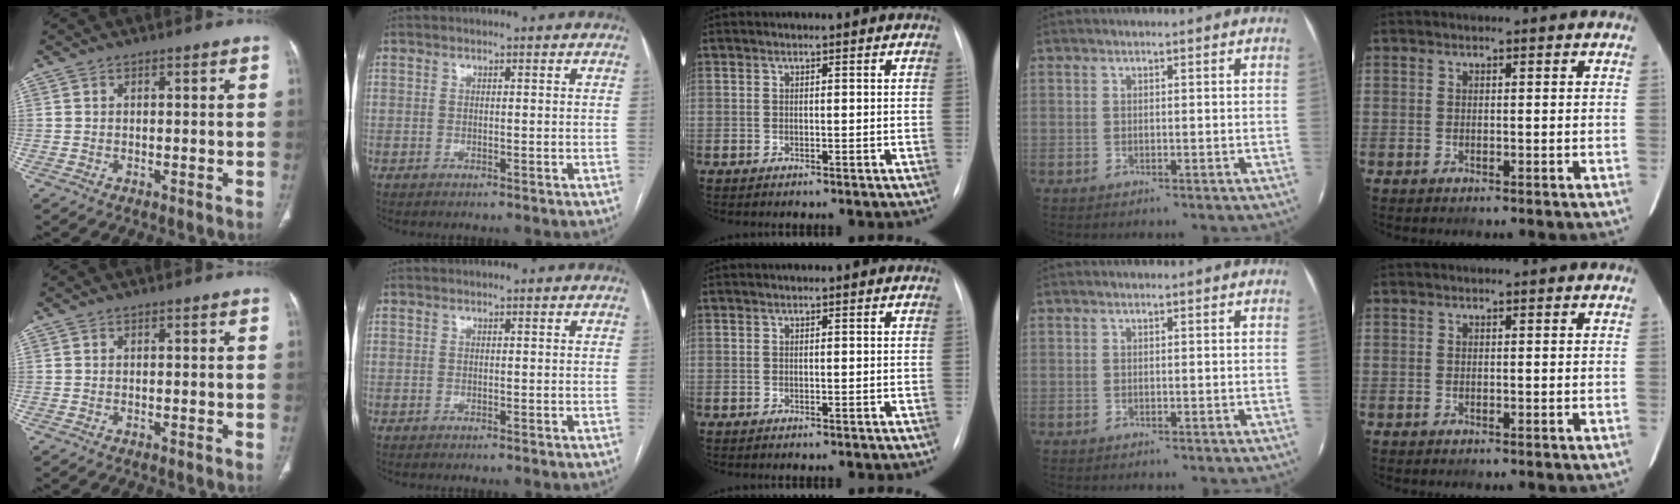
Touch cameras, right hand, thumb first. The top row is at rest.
{}